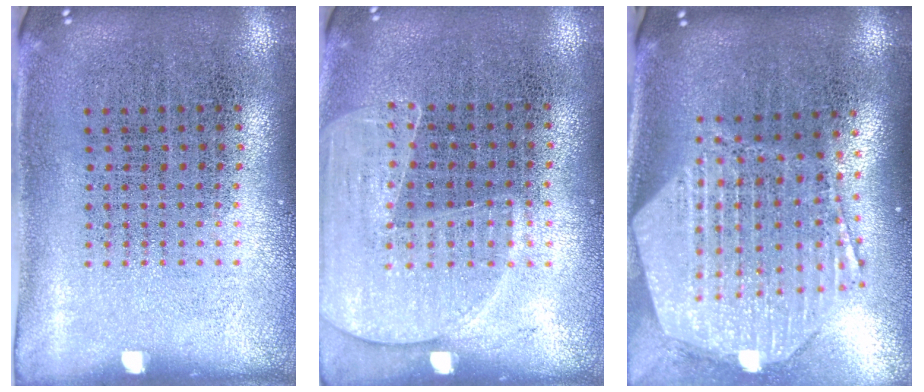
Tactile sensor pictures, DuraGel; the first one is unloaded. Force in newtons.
{"total": 1.6, "press": 1.4, "slide": 0.7}
{"total": 3.0, "press": 2.4, "slide": 1.8}